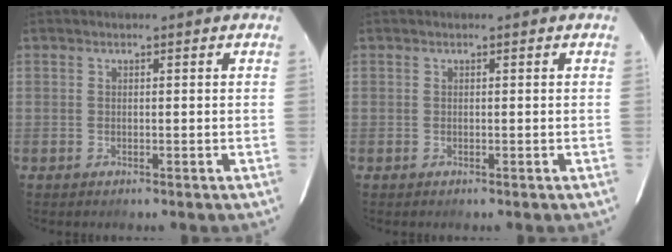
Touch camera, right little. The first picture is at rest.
{"total": 0.0}